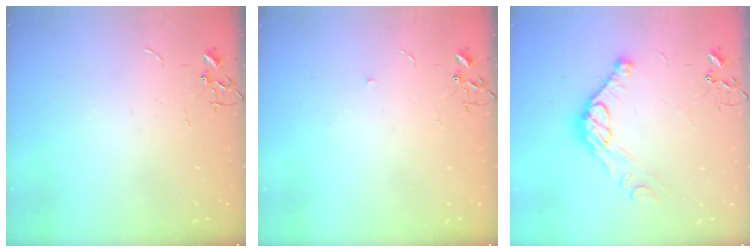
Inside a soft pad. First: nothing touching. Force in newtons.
{"total": 3.9, "press": 3.8, "slide": 0.8}
{"total": 12.2, "press": 12.1, "slide": 0.9}